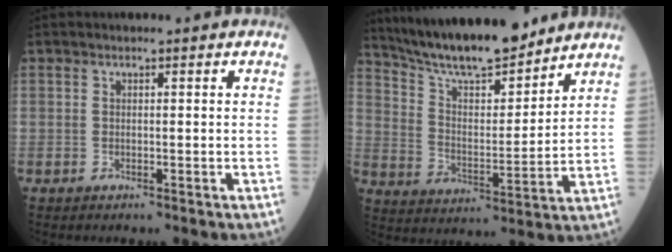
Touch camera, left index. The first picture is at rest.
{"total": 15.8, "force": [14.2, 2.2, 6.6], "torque": [-0.119, -0.001, 0.246]}